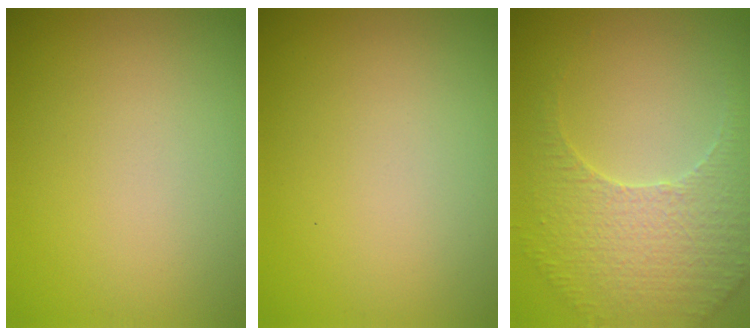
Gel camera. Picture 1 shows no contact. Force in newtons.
{"total": 0.0}
{"total": 3.9, "press": 3.6, "slide": 1.4}